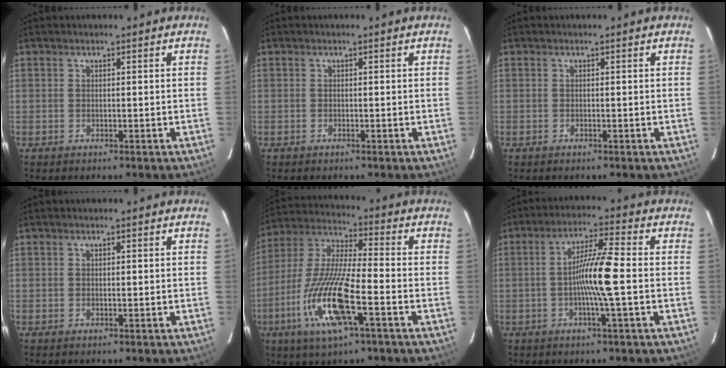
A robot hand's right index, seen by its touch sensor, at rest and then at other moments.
{"total": 0.0}
{"total": 0.0}
{"total": 0.0}
{"total": 15.9, "force": [-5.9, 2.2, 14.5], "torque": [-0.305, -0.015, -0.110]}
{"total": 8.3, "force": [-1.1, -0.4, 8.3], "torque": [-0.154, 0.003, -0.024]}